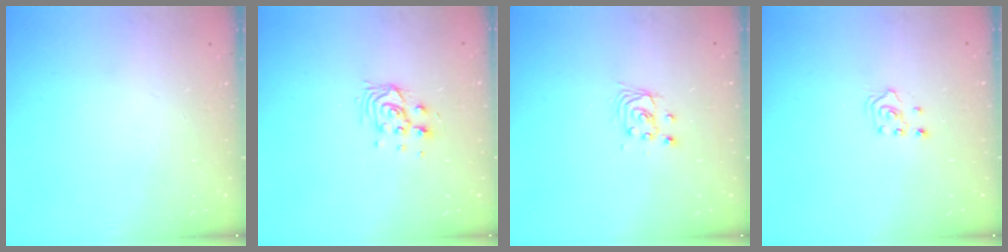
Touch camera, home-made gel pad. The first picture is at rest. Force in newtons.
{"total": 5.9, "press": 5.9, "slide": 0.4}
{"total": 2.9, "press": 2.9, "slide": 0.0}
{"total": 2.0, "press": 1.8, "slide": 0.9}